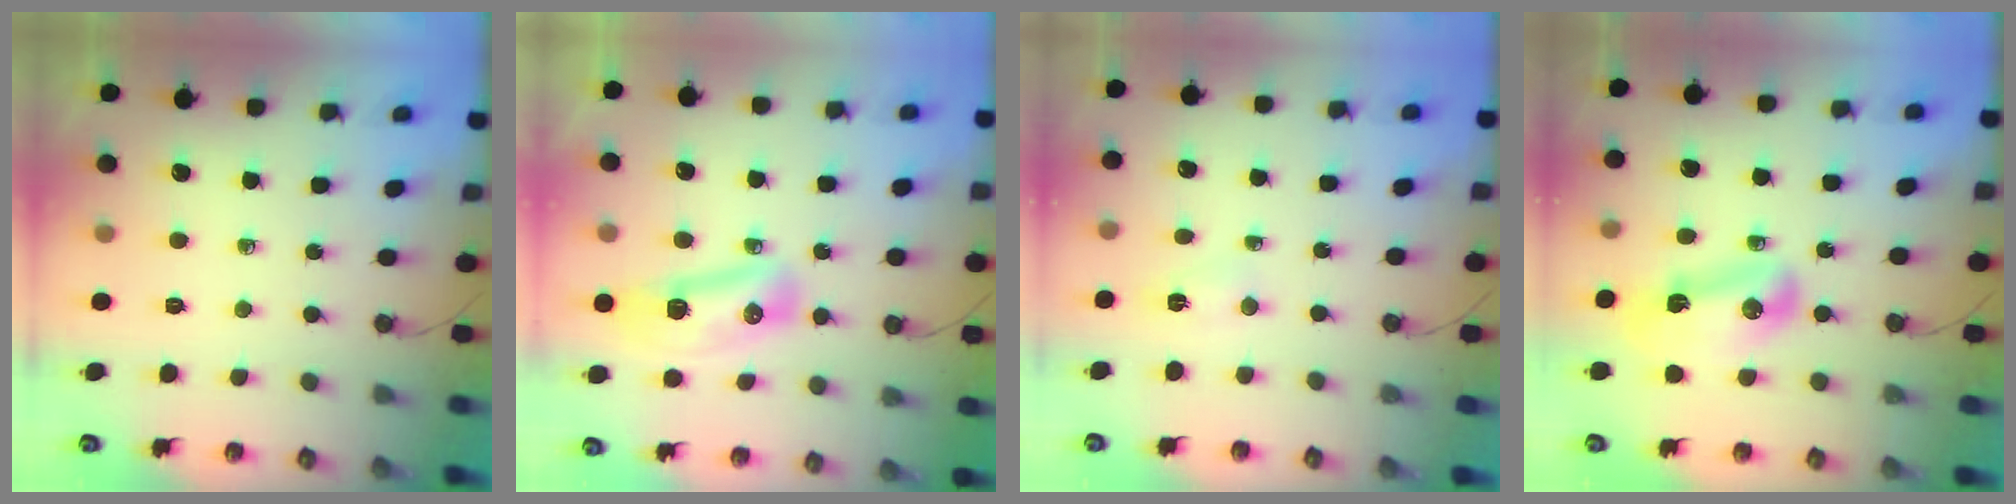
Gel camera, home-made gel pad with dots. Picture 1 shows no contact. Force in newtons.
{"total": 11.4, "press": 10.8, "slide": 3.8}
{"total": 2.7, "press": 2.5, "slide": 1.1}
{"total": 9.0, "press": 9.0, "slide": 1.2}